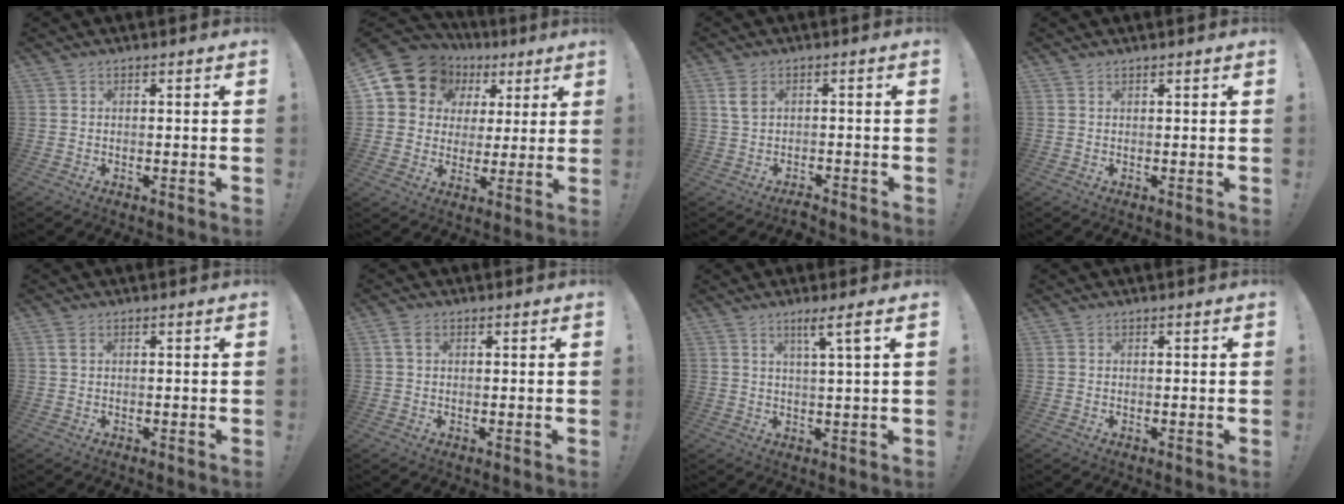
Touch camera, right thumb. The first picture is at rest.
{"total": 11.7, "force": [5.6, 9.7, 3.4], "torque": [-0.056, -0.036, 0.115]}
{"total": 3.3, "force": [-0.4, 2.0, 2.5], "torque": [-0.060, 0.001, -0.011]}
{"total": 0.6, "force": [0.5, 0.1, 0.2], "torque": [0.002, -0.002, 0.009]}
{"total": 1.4, "force": [0.7, 0.7, 1.0], "torque": [-0.014, 0.001, 0.010]}
{"total": 2.7, "force": [1.0, 1.5, 1.9], "torque": [-0.036, 0.004, 0.018]}
{"total": 5.7, "force": [2.8, -0.3, 5.0], "torque": [-0.075, -0.008, 0.037]}
{"total": 0.0}